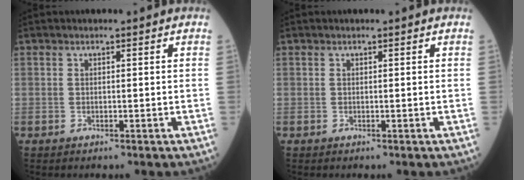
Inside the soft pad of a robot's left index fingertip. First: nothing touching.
{"total": 0.0}